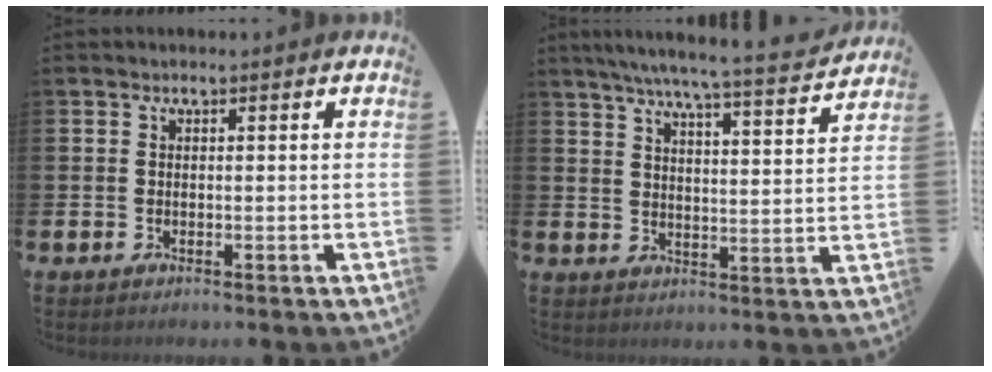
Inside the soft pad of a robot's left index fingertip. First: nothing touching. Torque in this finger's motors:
{"motor_torque": [1.01, -1.13, 0.63, 0.17]}